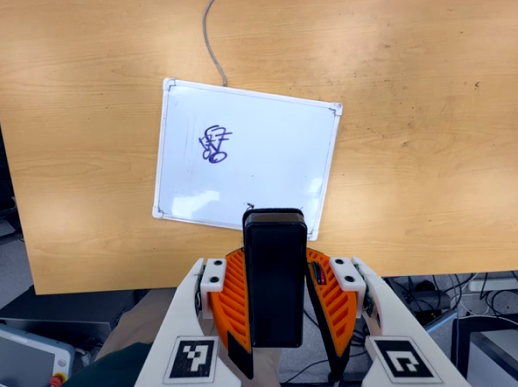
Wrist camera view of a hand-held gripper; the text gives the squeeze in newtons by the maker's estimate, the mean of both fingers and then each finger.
{"total": 5.8, "left": 4.7, "right": 6.9}